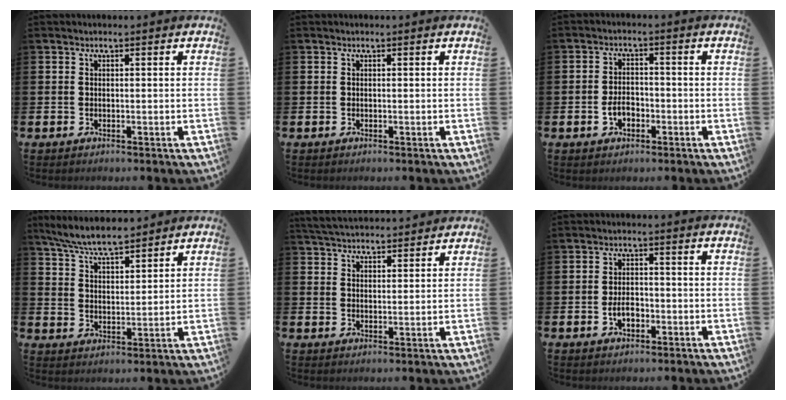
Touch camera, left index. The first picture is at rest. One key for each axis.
{"total": 0.0}
{"total": 3.1, "fx": -1.1, "fy": 2.0, "fz": 2.1, "tx": -0.029, "ty": 0.000, "tz": -0.025}
{"total": 7.0, "fx": 6.6, "fy": 0.9, "fz": 2.2, "tx": -0.067, "ty": -0.027, "tz": 0.120}
{"total": 4.5, "fx": 4.5, "fy": 0.5, "fz": 0.3, "tx": -0.023, "ty": -0.021, "tz": 0.085}
{"total": 3.0, "fx": -0.9, "fy": 1.8, "fz": 2.2, "tx": -0.031, "ty": 0.000, "tz": -0.020}